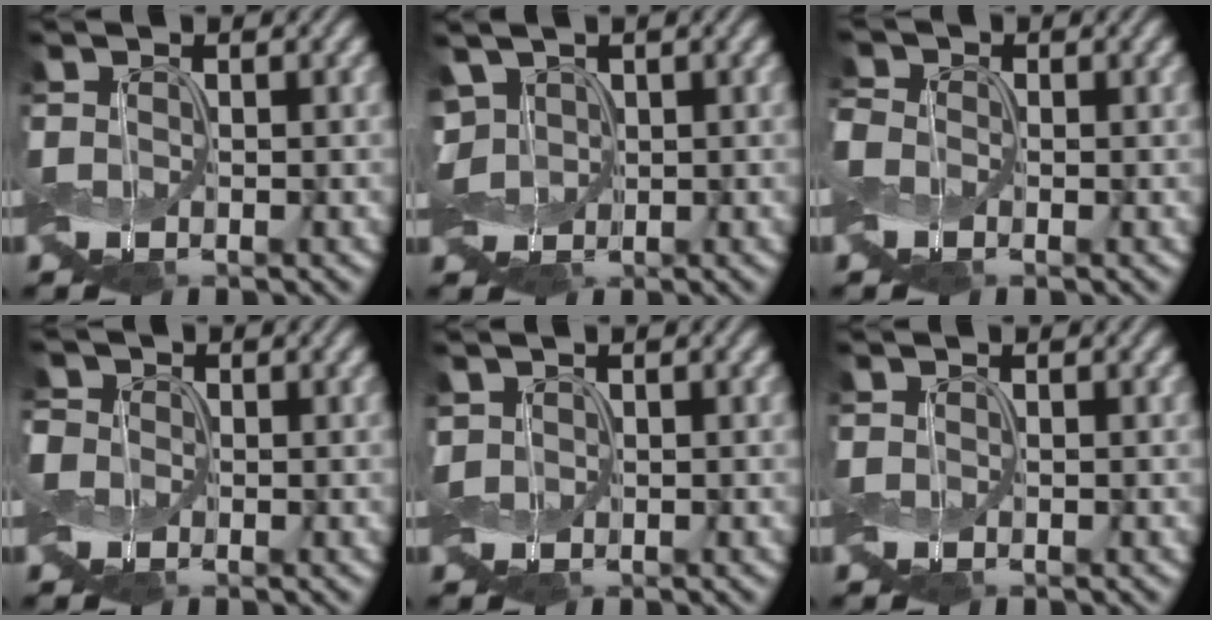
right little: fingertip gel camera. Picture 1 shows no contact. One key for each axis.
{"total": 2.7, "fx": 1.0, "fy": 1.8, "fz": 1.7, "tx": -0.038, "ty": 0.010, "tz": 0.012}
{"total": 1.7, "fx": -0.3, "fy": 1.6, "fz": 0.6, "tx": -0.025, "ty": 0.006, "tz": -0.012}
{"total": 2.8, "fx": 0.9, "fy": 2.5, "fz": 0.9, "tx": -0.047, "ty": 0.010, "tz": 0.006}
{"total": 0.8, "fx": 0.1, "fy": 0.7, "fz": 0.5, "tx": -0.015, "ty": 0.005, "tz": 0.001}
{"total": 0.0}